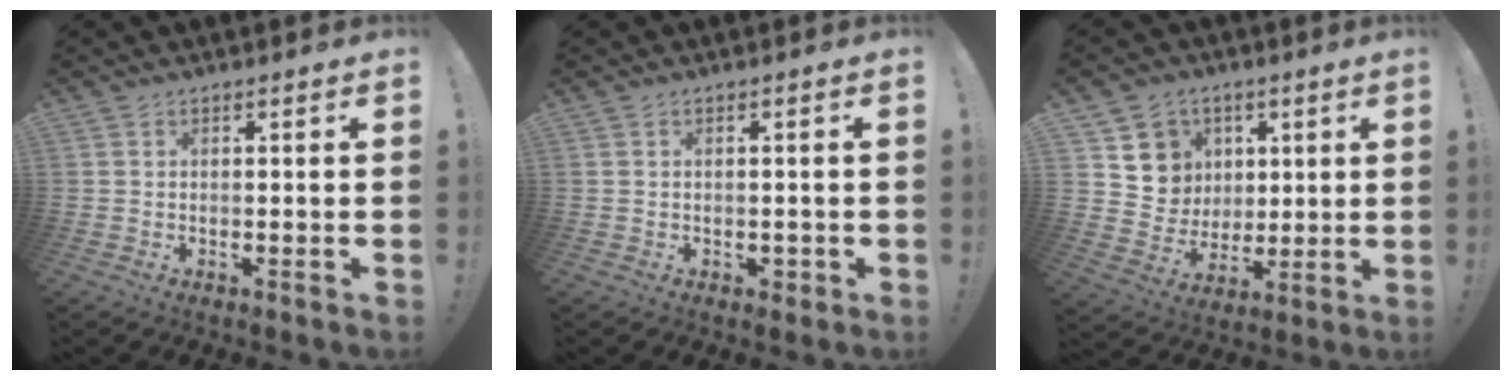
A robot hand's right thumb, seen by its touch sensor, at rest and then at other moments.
{"total": 1.4, "force": [-0.3, 1.1, 0.7], "torque": [-0.002, 0.000, -0.006]}
{"total": 9.4, "force": [3.7, 8.6, 0.8], "torque": [-0.005, -0.031, 0.080]}